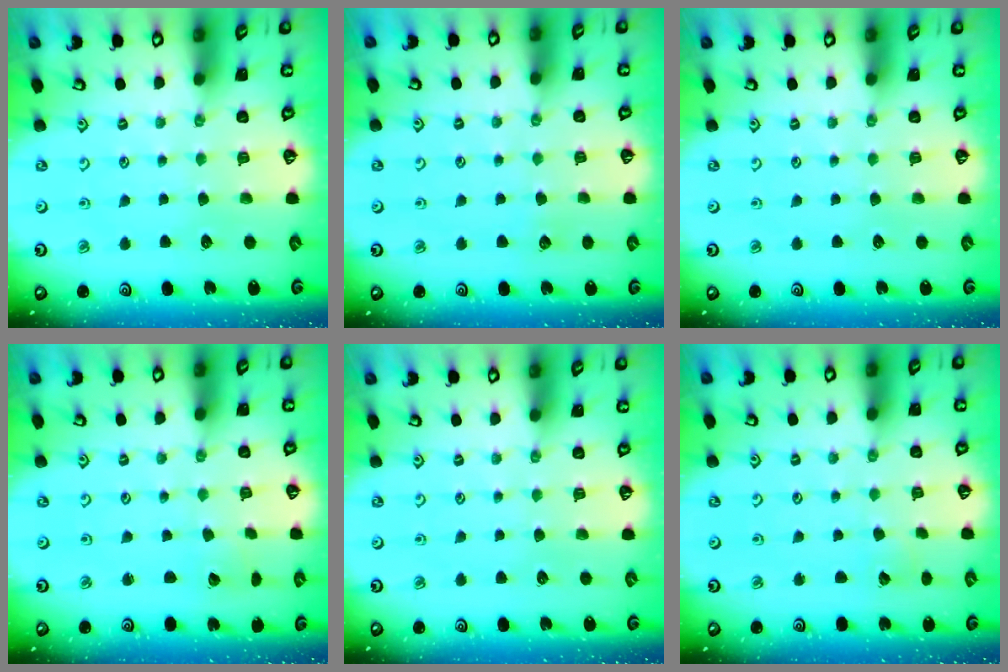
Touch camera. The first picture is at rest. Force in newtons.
{"total": 4.5, "press": 4.4, "slide": 0.5}
{"total": 0.0}
{"total": 1.5, "press": 1.5, "slide": 0.0}
{"total": 0.0}
{"total": 2.0, "press": 2.0, "slide": 0.1}